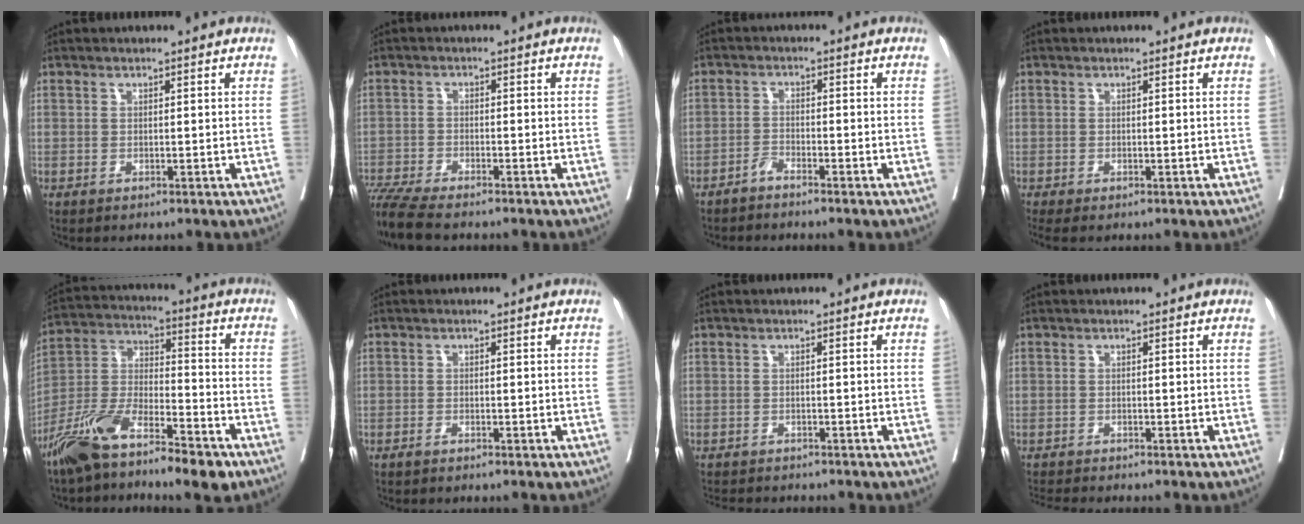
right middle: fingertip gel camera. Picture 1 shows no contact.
{"total": 8.1, "force": [-7.2, 0.3, 3.6], "torque": [-0.069, -0.018, -0.127]}
{"total": 2.0, "force": [-1.9, 0.1, 0.7], "torque": [-0.016, -0.001, -0.038]}
{"total": 2.5, "force": [-2.1, 0.4, 1.3], "torque": [-0.018, -0.009, -0.032]}
{"total": 15.5, "force": [-11.1, 4.0, 10.1], "torque": [-0.197, 0.006, -0.202]}
{"total": 1.1, "force": [-0.9, 0.2, 0.6], "torque": [-0.013, -0.001, -0.014]}
{"total": 5.9, "force": [-5.5, 1.1, 1.8], "torque": [-0.028, -0.008, -0.078]}
{"total": 3.7, "force": [-3.5, -0.3, 1.1], "torque": [-0.018, -0.015, -0.057]}